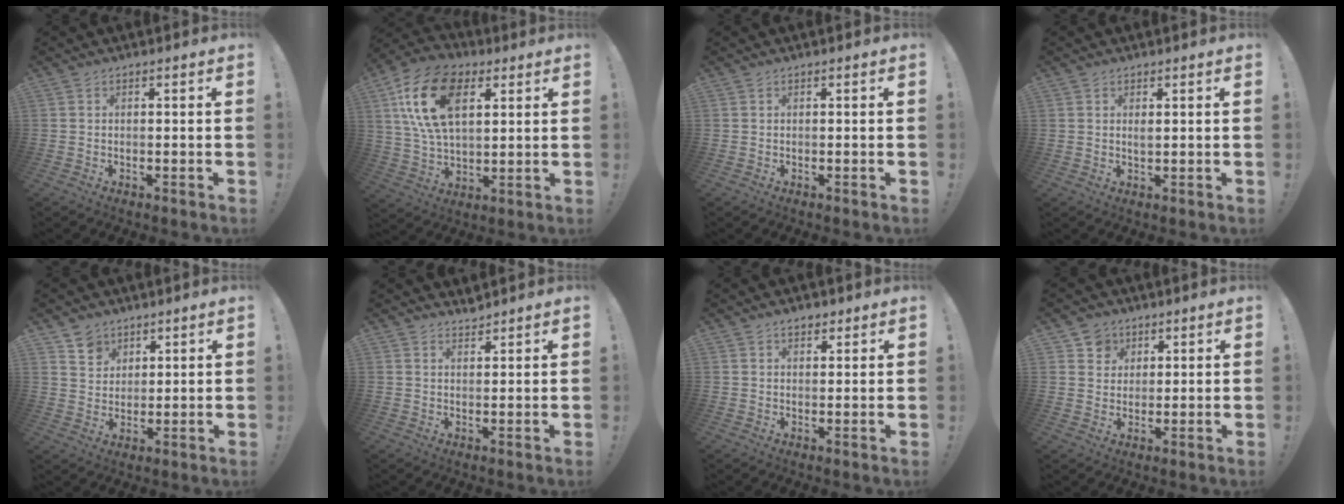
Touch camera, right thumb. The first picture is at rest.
{"total": 19.4, "force": [7.3, 11.4, 13.8], "torque": [-0.253, -0.013, 0.127]}
{"total": 0.0}
{"total": 1.3, "force": [0.9, 0.8, 0.6], "torque": [0.004, -0.006, 0.013]}
{"total": 6.6, "force": [4.6, 4.7, 0.8], "torque": [-0.006, -0.034, 0.087]}
{"total": 2.2, "force": [2.2, 0.3, 0.2], "torque": [0.004, -0.017, 0.039]}
{"total": 2.6, "force": [1.8, 1.5, 1.1], "torque": [-0.008, -0.007, 0.030]}
{"total": 5.8, "force": [3.1, 4.9, 0.6], "torque": [-0.006, -0.018, 0.058]}